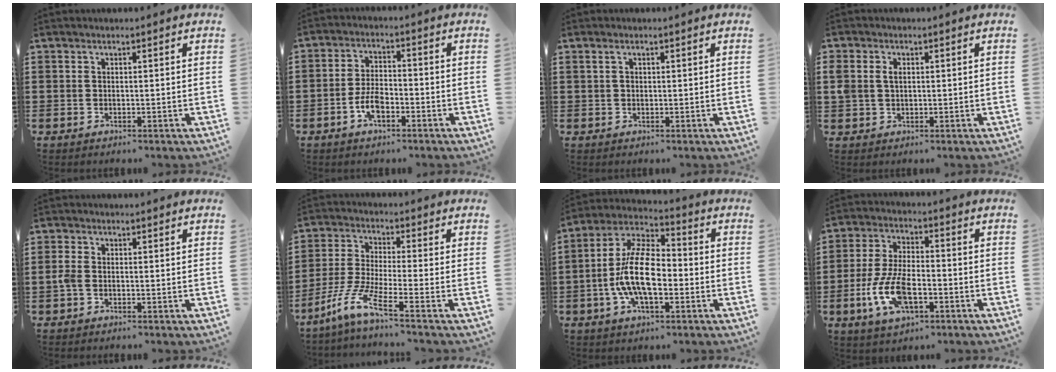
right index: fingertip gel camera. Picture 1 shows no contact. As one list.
[{"total": 5.1, "force": [-2.4, 2.3, 3.9], "torque": [-0.092, 0.000, -0.050]}, {"total": 1.0, "force": [0.3, 0.6, 0.7], "torque": [-0.017, 0.005, 0.005]}, {"total": 2.2, "force": [0.4, 1.6, 1.4], "torque": [-0.031, 0.009, 0.006]}, {"total": 1.7, "force": [-0.7, 0.9, 1.3], "torque": [-0.034, -0.002, -0.015]}, {"total": 7.4, "force": [-5.0, 0.6, 5.5], "torque": [-0.141, -0.020, -0.105]}, {"total": 12.7, "force": [-2.4, 5.6, 11.1], "torque": [-0.251, -0.005, -0.050]}, {"total": 9.6, "force": [-3.4, 4.3, 7.8], "torque": [-0.190, -0.011, -0.068]}]